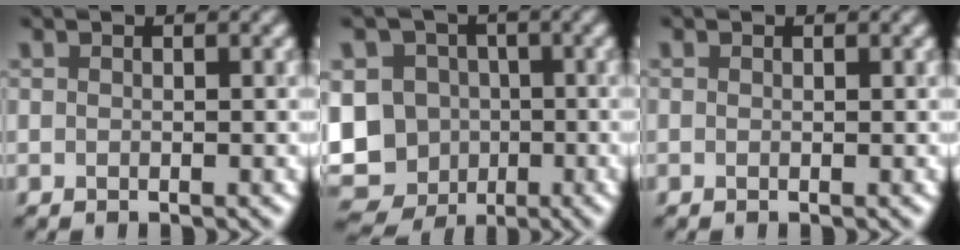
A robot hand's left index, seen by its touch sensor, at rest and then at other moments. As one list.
[{"total": 12.5, "force": [-3.5, 11.1, 4.5], "torque": [-0.091, -0.007, -0.078]}, {"total": 0.0}]